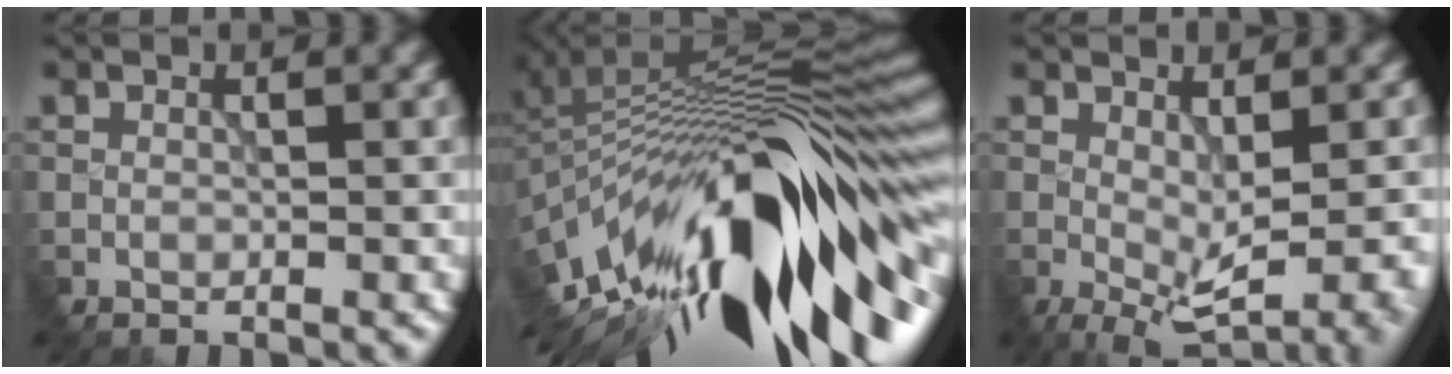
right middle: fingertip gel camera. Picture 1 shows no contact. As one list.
[{"total": 17.2, "force": [-6.0, 6.1, 14.9], "torque": [-0.257, -0.015, -0.108]}, {"total": 6.5, "force": [-1.5, 2.3, 5.9], "torque": [-0.097, -0.014, -0.007]}]